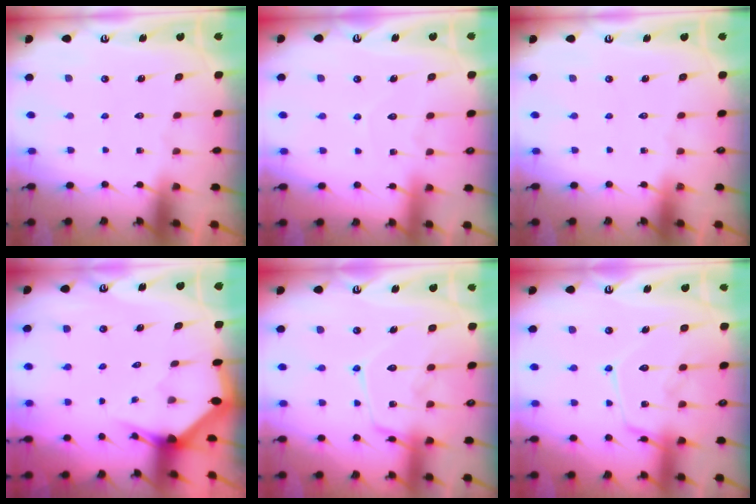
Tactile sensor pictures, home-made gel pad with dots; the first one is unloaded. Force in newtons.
{"total": 5.1, "press": 5.1, "slide": 0.5}
{"total": 0.0}
{"total": 2.7, "press": 2.7, "slide": 0.1}
{"total": 14.8, "press": 14.8, "slide": 1.3}
{"total": 14.8, "press": 14.8, "slide": 1.3}